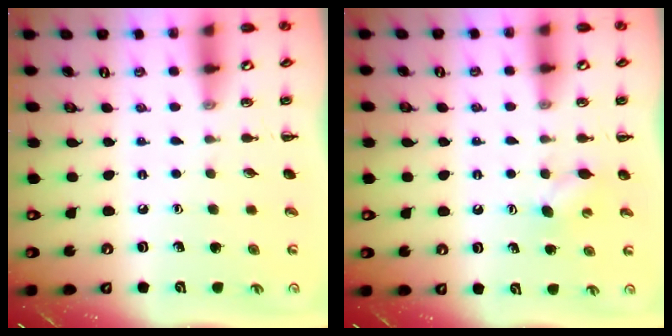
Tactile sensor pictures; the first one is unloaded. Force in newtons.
{"total": 4.7, "press": 4.6, "slide": 1.2}